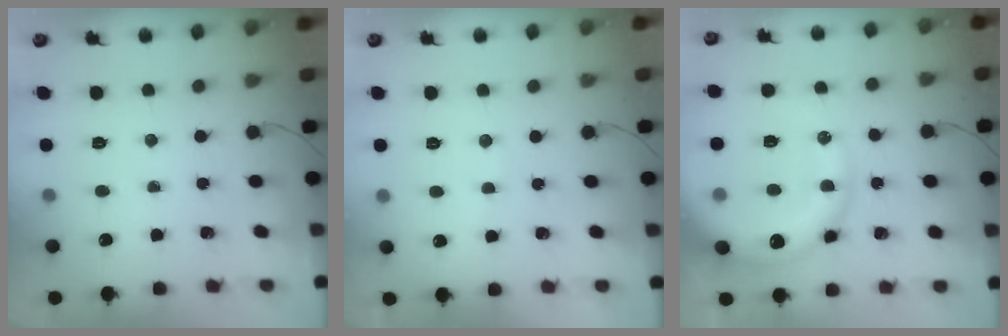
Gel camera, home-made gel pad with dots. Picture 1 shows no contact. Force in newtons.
{"total": 4.2, "press": 4.2, "slide": 0.7}
{"total": 18.3, "press": 17.8, "slide": 4.0}